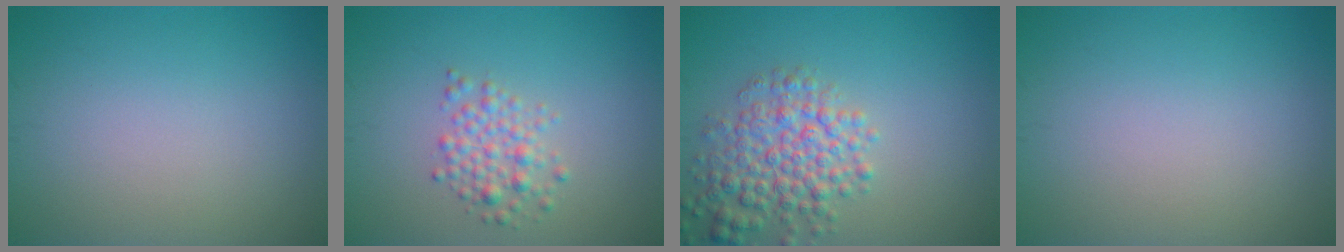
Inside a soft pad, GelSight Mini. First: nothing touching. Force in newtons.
{"total": 2.5, "press": 2.5, "slide": 0.1}
{"total": 5.0, "press": 5.0, "slide": 0.2}
{"total": 0.0}